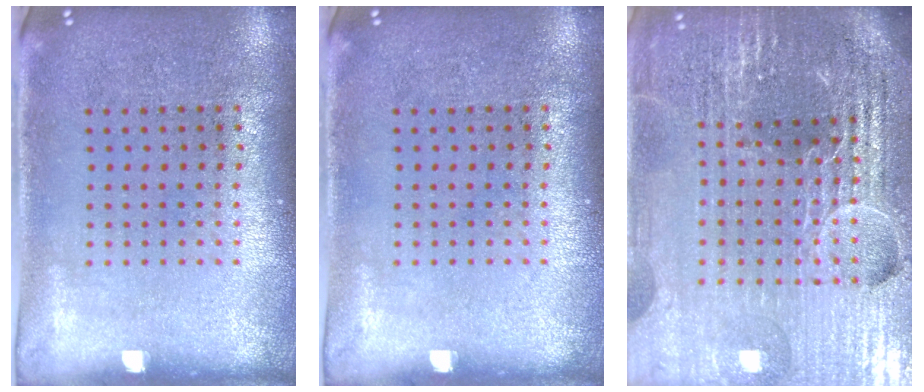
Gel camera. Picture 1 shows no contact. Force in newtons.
{"total": 0.0}
{"total": 6.5, "press": 5.7, "slide": 3.1}